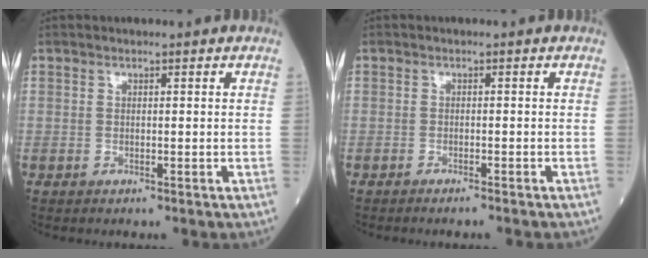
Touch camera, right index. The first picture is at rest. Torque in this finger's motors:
{"motor_torque": [-0.08, -0.19, -0.03, -0.01]}